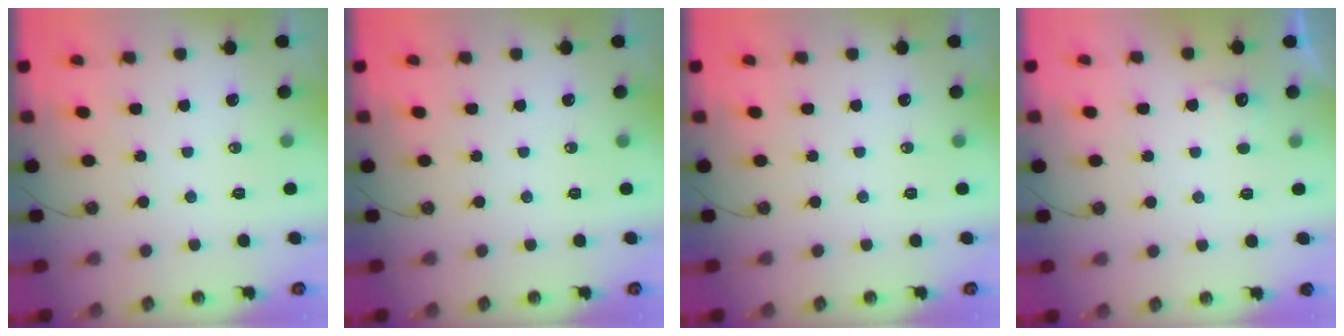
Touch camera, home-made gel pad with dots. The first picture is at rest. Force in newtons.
{"total": 0.0}
{"total": 0.0}
{"total": 7.3, "press": 7.2, "slide": 1.3}